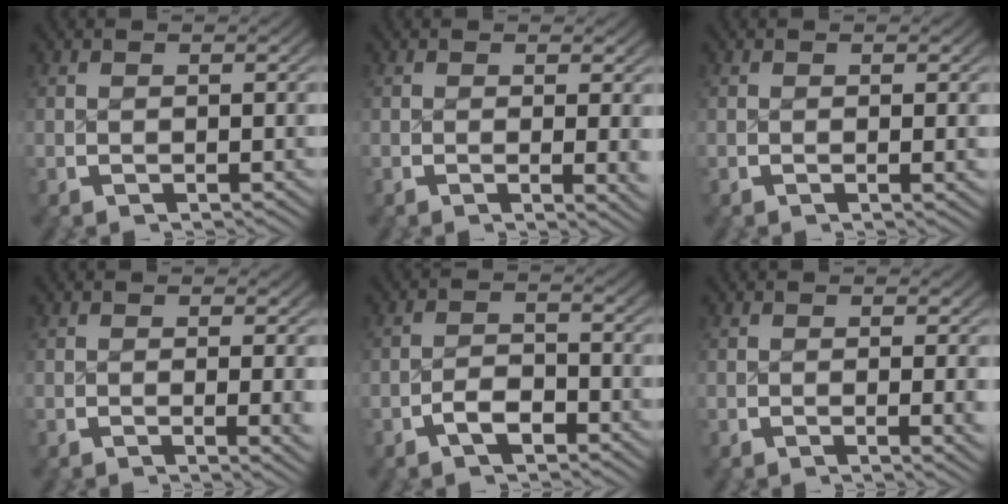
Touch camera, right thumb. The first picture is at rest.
{"total": 2.0, "force": [0.0, 0.5, 2.0], "torque": [-0.023, -0.006, -0.001]}
{"total": 0.7, "force": [0.0, 0.0, 0.7], "torque": [-0.009, 0.000, 0.000]}
{"total": 2.0, "force": [-0.1, 0.4, 1.9], "torque": [-0.023, -0.004, -0.002]}
{"total": 2.6, "force": [-1.5, 1.6, 1.5], "torque": [-0.027, -0.009, -0.027]}
{"total": 1.6, "force": [0.0, 0.3, 1.5], "torque": [-0.019, -0.004, -0.001]}